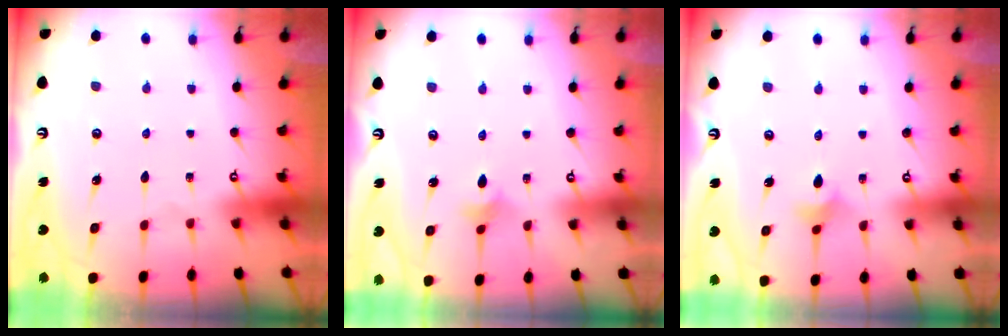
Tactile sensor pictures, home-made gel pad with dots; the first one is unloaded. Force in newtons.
{"total": 2.3, "press": 2.2, "slide": 0.5}
{"total": 3.7, "press": 3.5, "slide": 1.0}